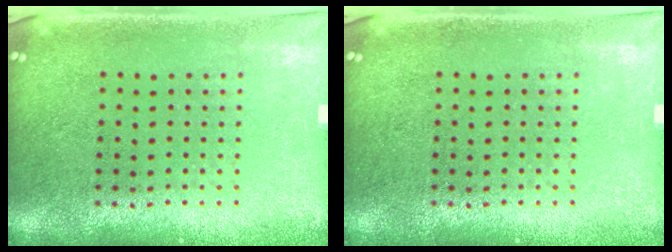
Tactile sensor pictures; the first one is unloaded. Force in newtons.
{"total": 0.0}